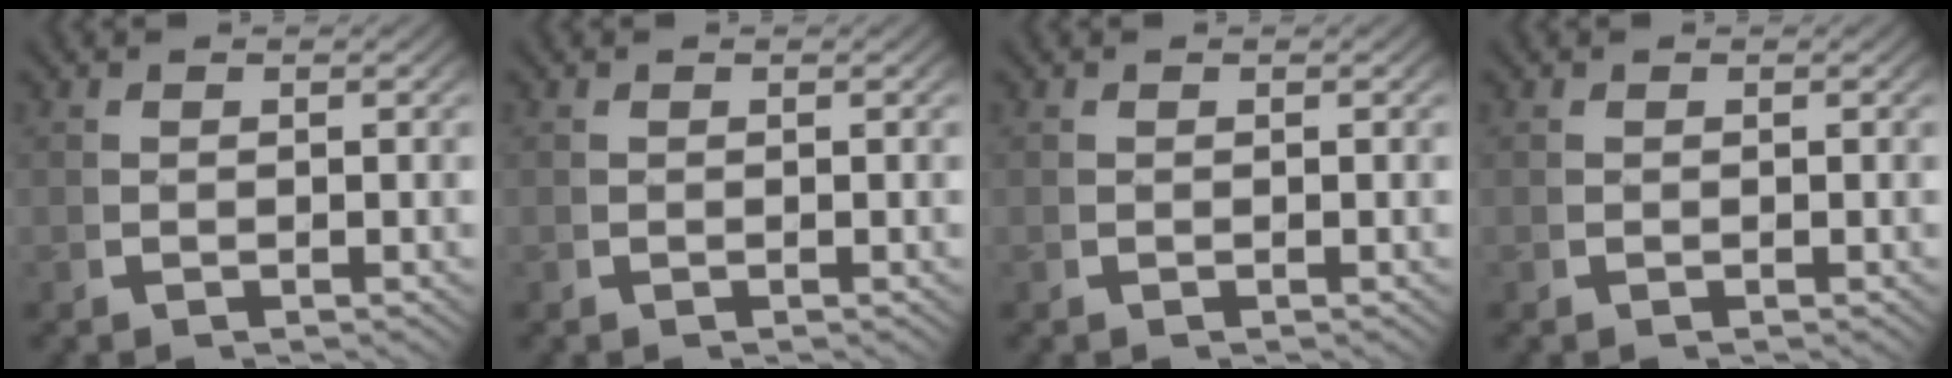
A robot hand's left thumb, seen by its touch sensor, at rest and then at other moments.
{"total": 0.0}
{"total": 0.0}
{"total": 0.0}